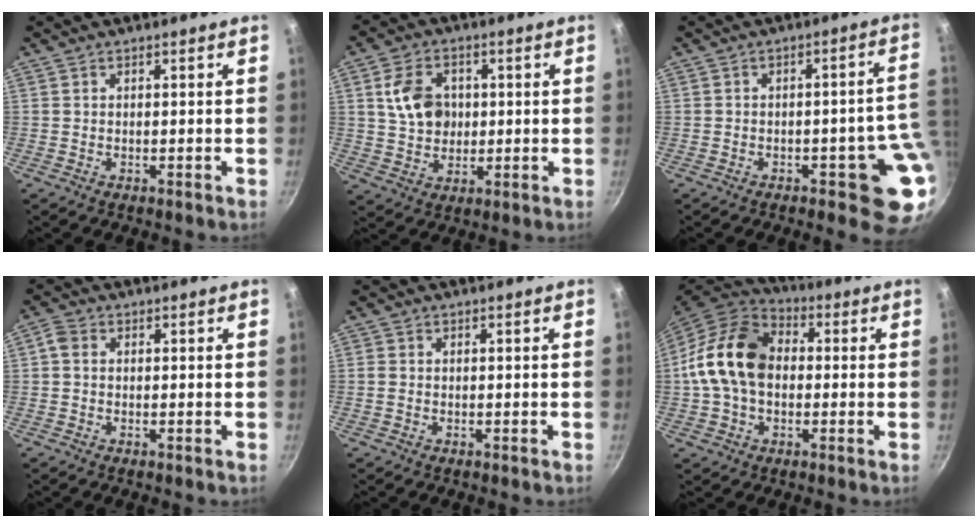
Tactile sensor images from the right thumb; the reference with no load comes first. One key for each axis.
{"total": 9.7, "fx": 1.8, "fy": 7.5, "fz": 5.8, "tx": -0.082, "ty": 0.000, "tz": 0.030}
{"total": 10.5, "fx": -2.7, "fy": 4.2, "fz": 9.3, "tx": -0.042, "ty": 0.029, "tz": -0.031}
{"total": 2.4, "fx": 0.3, "fy": 1.8, "fz": 1.4, "tx": -0.032, "ty": 0.010, "tz": -0.002}
{"total": 1.1, "fx": -0.1, "fy": 1.0, "fz": 0.6, "tx": -0.012, "ty": 0.003, "tz": -0.004}
{"total": 16.3, "fx": 0.4, "fy": 11.8, "fz": 11.3, "tx": -0.184, "ty": 0.033, "tz": -0.009}